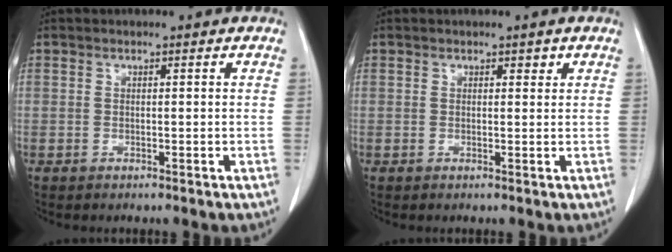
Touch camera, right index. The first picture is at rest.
{"total": 1.3, "force": [0.7, 0.9, 0.6], "torque": [-0.013, 0.007, 0.012]}